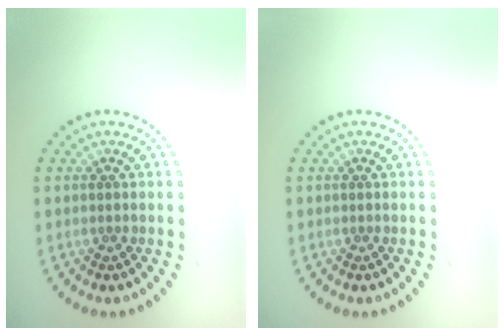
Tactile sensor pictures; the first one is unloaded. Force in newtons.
{"total": 0.0}